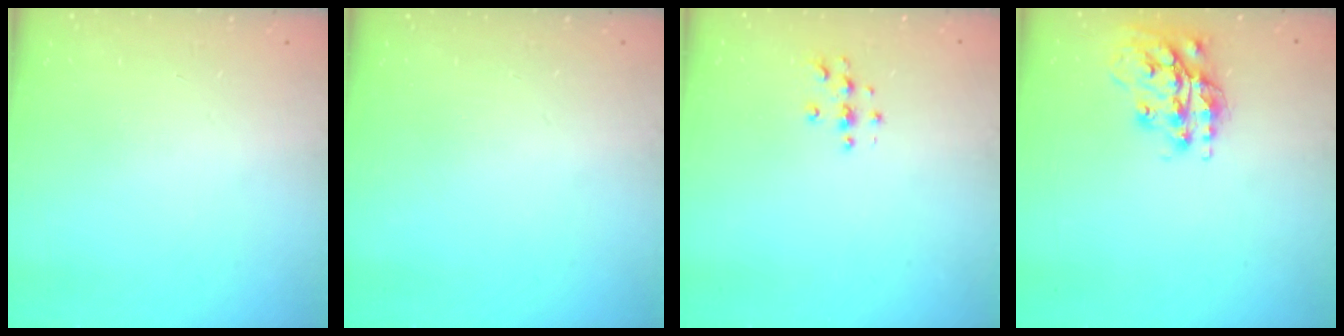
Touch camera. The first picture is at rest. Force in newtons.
{"total": 0.0}
{"total": 4.6, "press": 4.6, "slide": 0.4}
{"total": 16.1, "press": 16.0, "slide": 1.3}